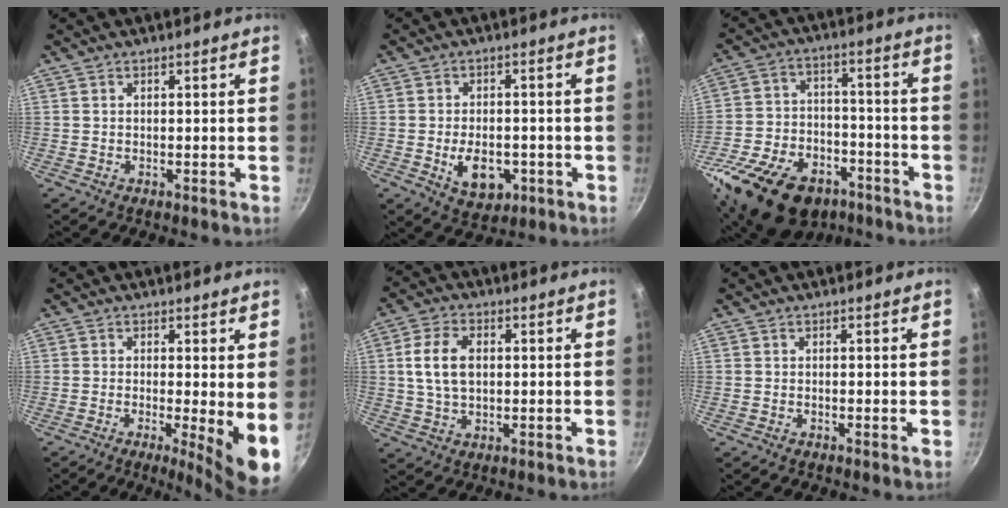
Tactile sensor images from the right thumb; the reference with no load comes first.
{"total": 8.3, "force": [-2.3, 5.4, 5.9], "torque": [-0.071, 0.002, -0.026]}
{"total": 23.9, "force": [-14.4, 14.5, 12.4], "torque": [-0.204, 0.061, -0.229]}
{"total": 7.8, "force": [-0.9, 1.2, 7.7], "torque": [-0.103, -0.017, -0.011]}
{"total": 8.3, "force": [1.1, 5.3, 6.3], "torque": [-0.114, 0.010, 0.017]}
{"total": 0.0}